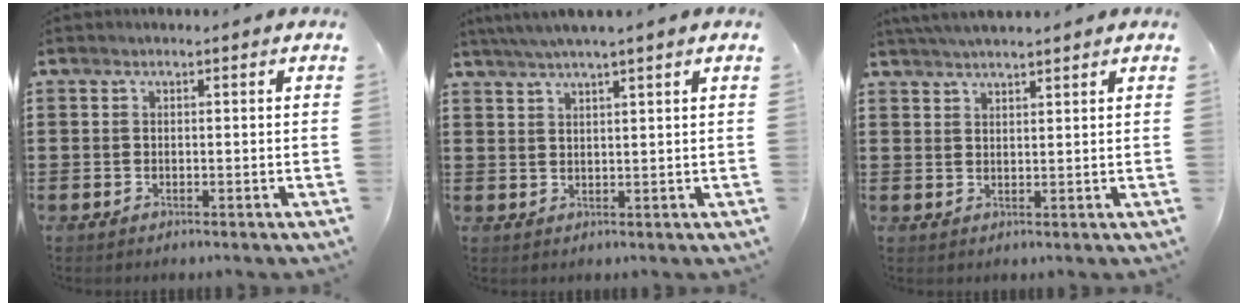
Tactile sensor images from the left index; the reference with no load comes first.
{"total": 2.8, "force": [2.2, -0.6, 1.5], "torque": [-0.033, 0.000, 0.039]}
{"total": 2.7, "force": [2.6, -0.2, 0.6], "torque": [-0.019, -0.001, 0.049]}